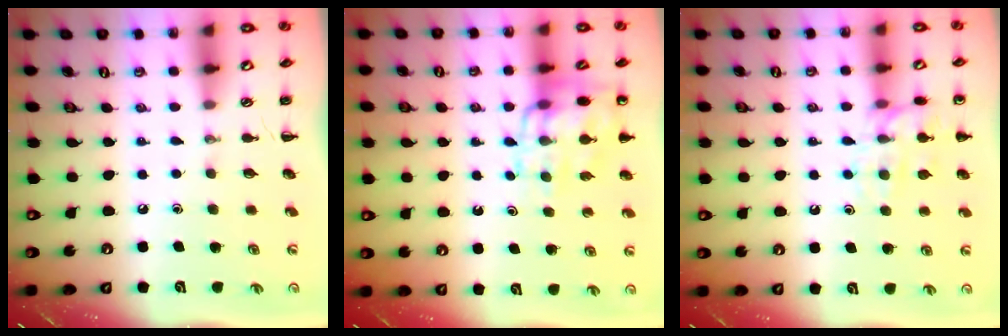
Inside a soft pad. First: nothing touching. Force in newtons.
{"total": 12.5, "press": 12.3, "slide": 2.5}
{"total": 13.3, "press": 13.2, "slide": 0.9}